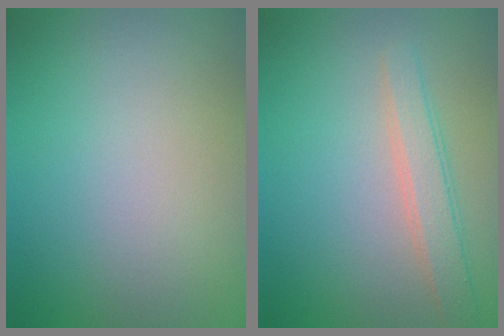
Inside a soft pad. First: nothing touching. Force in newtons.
{"total": 2.6, "press": 2.6, "slide": 0.1}